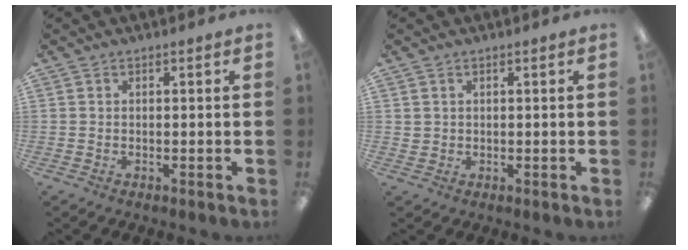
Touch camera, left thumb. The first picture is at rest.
{"total": 1.3, "force": [0.7, 1.1, 0.1], "torque": [-0.002, 0.002, 0.013]}